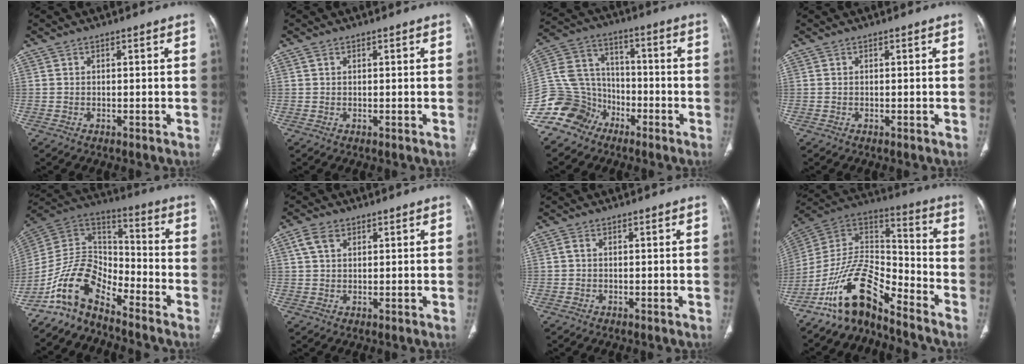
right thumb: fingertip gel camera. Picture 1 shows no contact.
{"total": 0.6, "force": [0.4, 0.4, 0.3], "torque": [-0.006, 0.004, 0.007]}
{"total": 13.0, "force": [-8.3, 9.8, 2.5], "torque": [-0.033, 0.075, -0.163]}
{"total": 0.0}
{"total": 12.1, "force": [-9.2, 5.3, 5.8], "torque": [-0.101, 0.094, -0.187]}
{"total": 3.9, "force": [1.8, 2.5, 2.3], "torque": [-0.044, 0.005, 0.041]}
{"total": 0.8, "force": [0.0, 0.5, 0.6], "torque": [-0.014, 0.000, -0.004]}
{"total": 15.1, "force": [-11.2, 5.5, 8.6], "torque": [-0.136, 0.104, -0.215]}